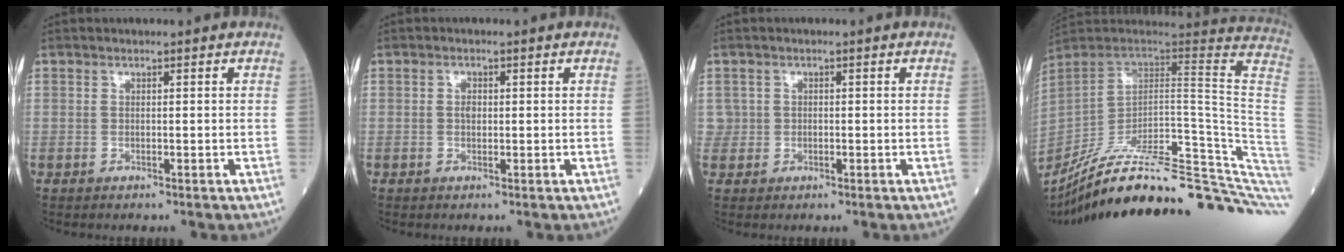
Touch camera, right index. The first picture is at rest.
{"total": 1.4, "force": [0.1, 0.9, 1.1], "torque": [-0.020, 0.001, 0.002]}
{"total": 1.8, "force": [0.1, 1.7, 0.1], "torque": [0.005, 0.004, 0.002]}
{"total": 36.8, "force": [-29.5, 2.8, 21.8], "torque": [-0.198, -0.041, -0.408]}